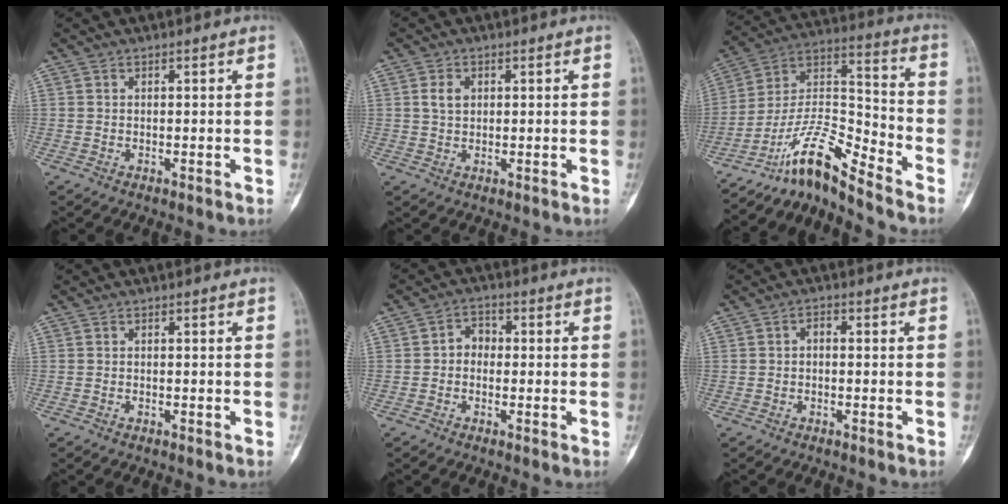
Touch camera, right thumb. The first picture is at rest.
{"total": 3.0, "force": [0.8, 2.1, 1.9], "torque": [-0.030, 0.002, 0.015]}
{"total": 11.9, "force": [-10.4, 1.1, 5.6], "torque": [-0.115, 0.107, -0.198]}
{"total": 0.0}
{"total": 3.5, "force": [-0.5, 2.8, 2.0], "torque": [-0.014, 0.016, -0.021]}
{"total": 1.5, "force": [-0.3, 1.0, 1.1], "torque": [-0.013, 0.010, -0.011]}